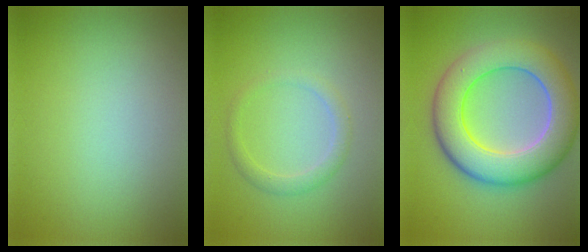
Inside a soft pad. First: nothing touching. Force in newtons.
{"total": 1.7, "press": 1.7, "slide": 0.0}
{"total": 9.1, "press": 9.1, "slide": 0.5}